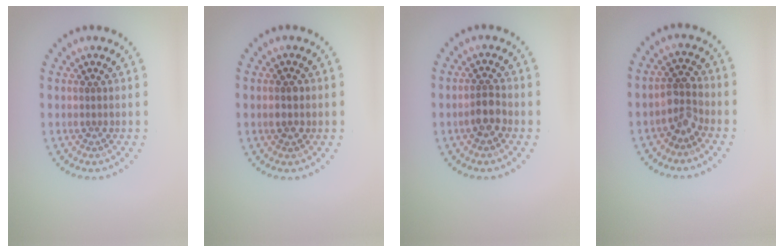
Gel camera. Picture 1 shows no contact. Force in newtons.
{"total": 2.0, "press": 2.0, "slide": 0.0}
{"total": 2.1, "press": 1.9, "slide": 0.8}
{"total": 2.3, "press": 2.0, "slide": 1.2}